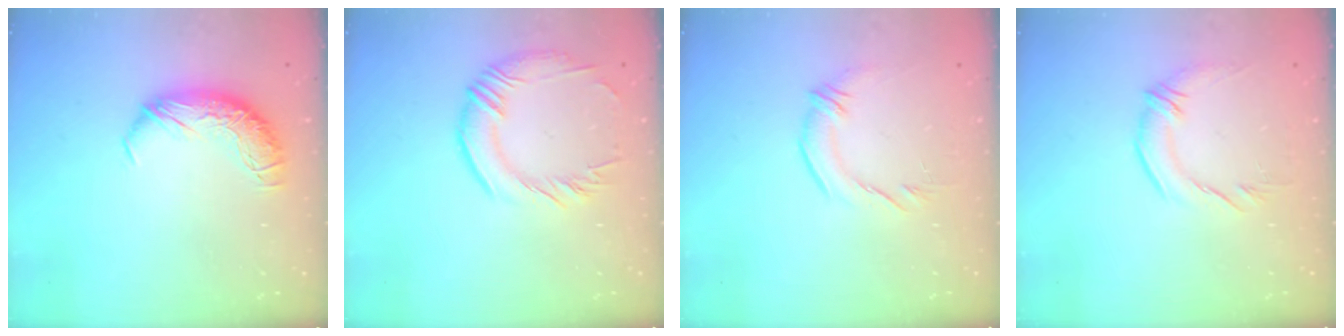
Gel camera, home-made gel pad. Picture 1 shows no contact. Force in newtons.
{"total": 2.6, "press": 2.2, "slide": 1.5}
{"total": 1.9, "press": 1.0, "slide": 1.7}
{"total": 2.0, "press": 0.3, "slide": 2.0}